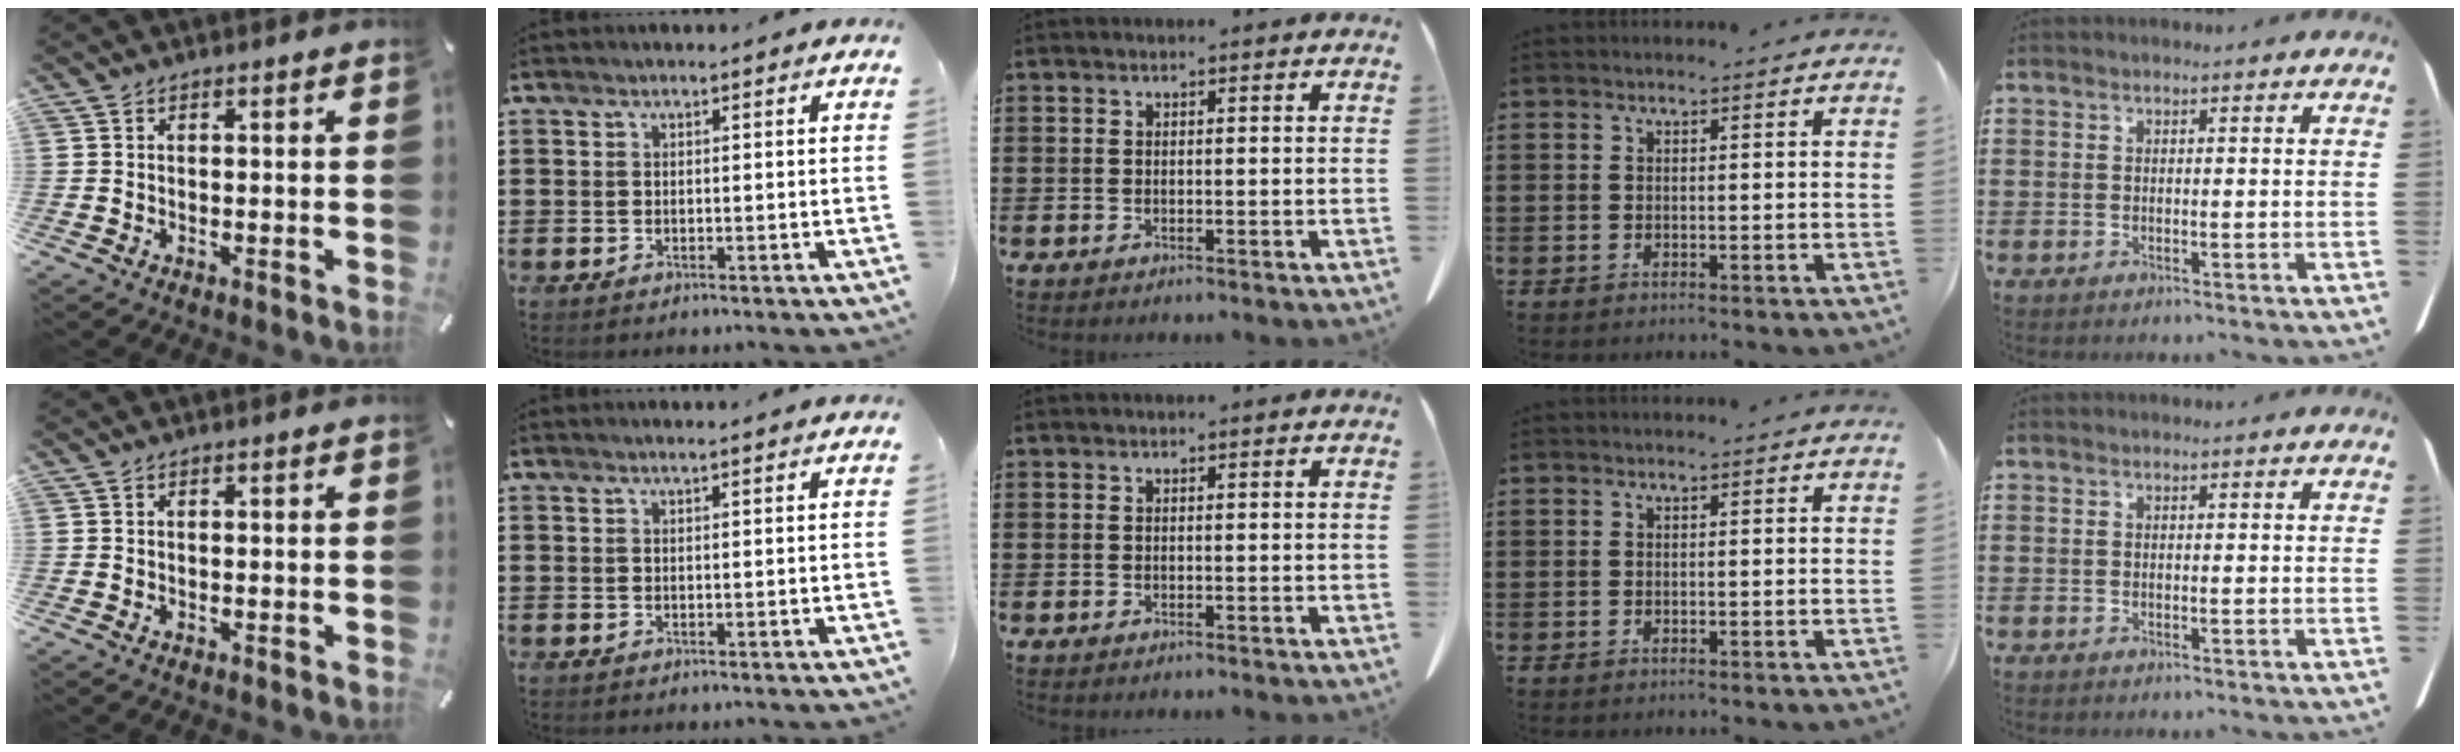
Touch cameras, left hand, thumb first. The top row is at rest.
{"index": {"total": 0.7, "force": [0.5, -0.1, 0.5], "torque": [-0.008, -0.004, 0.010]}}